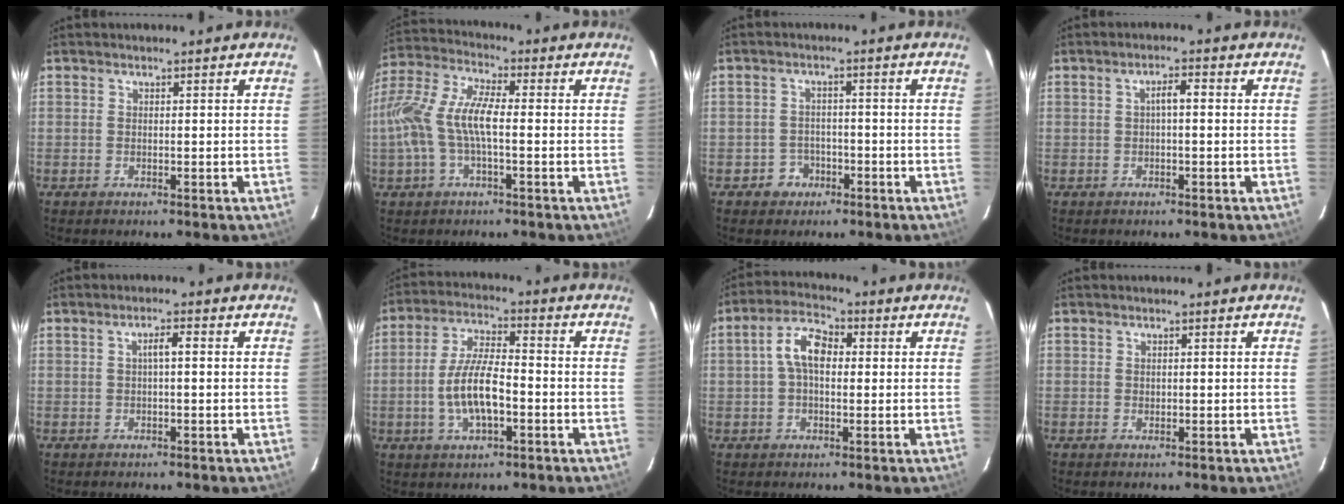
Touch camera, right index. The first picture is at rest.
{"total": 13.4, "force": [-1.4, 4.6, 12.5], "torque": [-0.261, 0.009, -0.030]}
{"total": 3.9, "force": [-2.1, 3.3, 0.2], "torque": [-0.013, 0.014, -0.031]}
{"total": 2.2, "force": [0.0, 0.6, 2.2], "torque": [-0.042, 0.010, 0.001]}
{"total": 2.1, "force": [0.2, 0.3, 2.0], "torque": [-0.039, 0.008, 0.003]}
{"total": 10.2, "force": [-2.7, 3.6, 9.1], "torque": [-0.181, 0.001, -0.046]}
{"total": 7.1, "force": [0.7, 4.1, 5.8], "torque": [-0.111, 0.023, 0.010]}
{"total": 0.6, "force": [0.1, 0.6, 0.2], "torque": [0.001, 0.000, 0.003]}